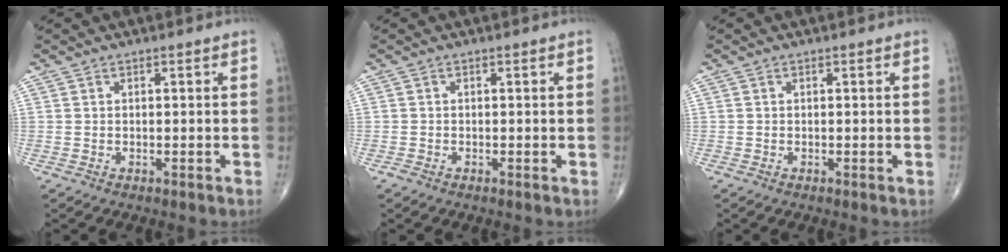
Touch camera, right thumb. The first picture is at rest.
{"total": 1.0, "force": [-0.5, 0.4, 0.8], "torque": [-0.019, -0.004, -0.012]}
{"total": 0.0}